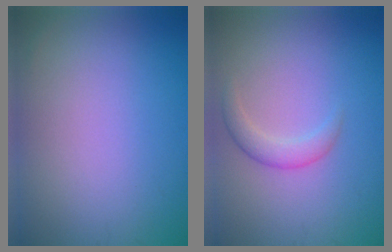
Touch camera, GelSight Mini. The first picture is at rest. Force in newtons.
{"total": 2.5, "press": 2.5, "slide": 0.1}